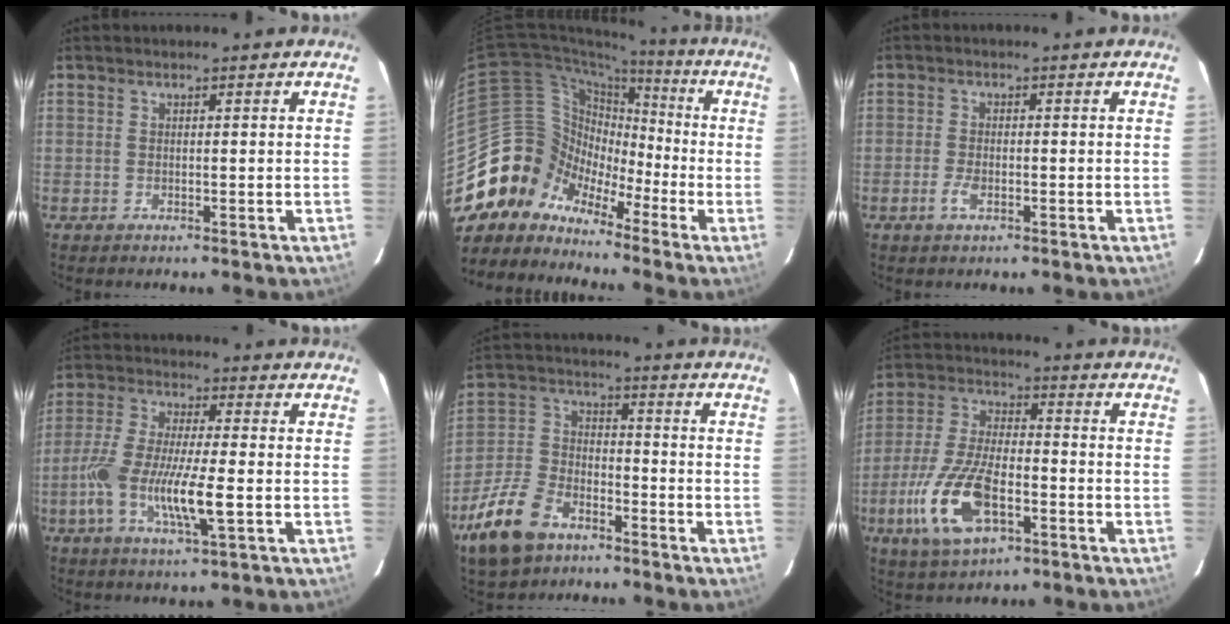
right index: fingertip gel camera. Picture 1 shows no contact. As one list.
[{"total": 11.9, "force": [-7.8, 9.0, 0.5], "torque": [-0.029, 0.051, -0.162]}, {"total": 2.7, "force": [-1.3, 1.4, 2.0], "torque": [-0.045, -0.003, -0.024]}, {"total": 13.0, "force": [-3.3, 2.6, 12.3], "torque": [-0.250, -0.012, -0.066]}, {"total": 14.4, "force": [-9.1, 8.0, 7.8], "torque": [-0.191, 0.002, -0.169]}, {"total": 15.7, "force": [-6.2, 7.0, 12.6], "torque": [-0.277, -0.014, -0.113]}]